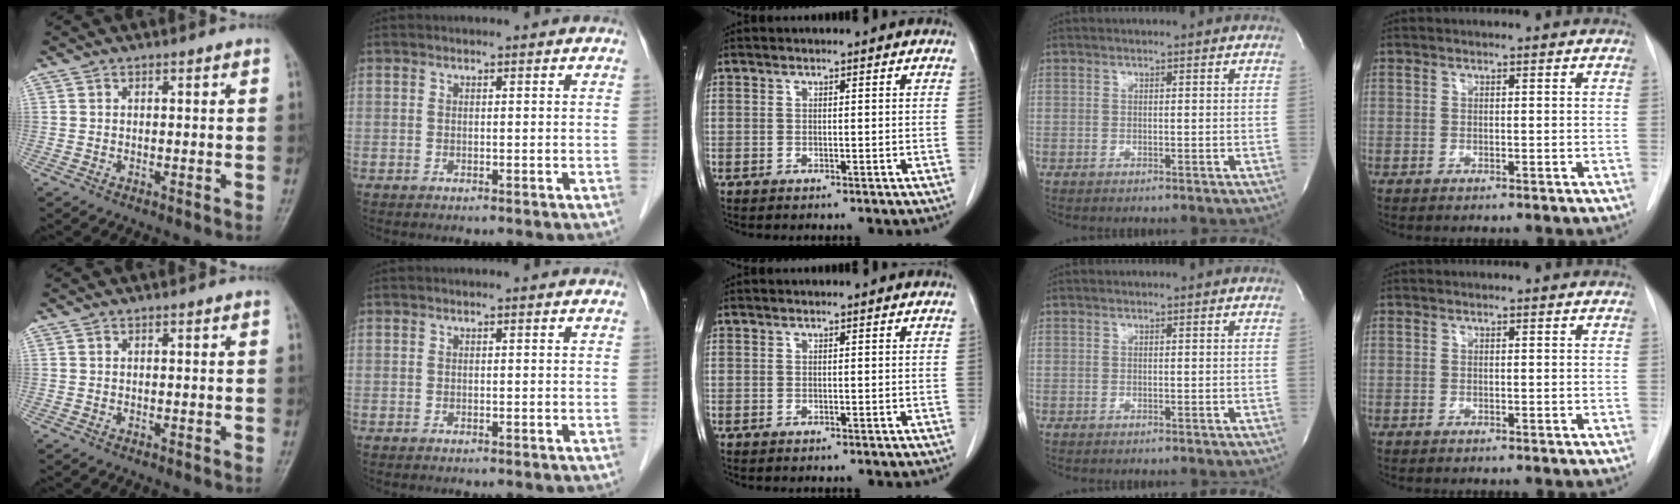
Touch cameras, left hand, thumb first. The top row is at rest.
{}